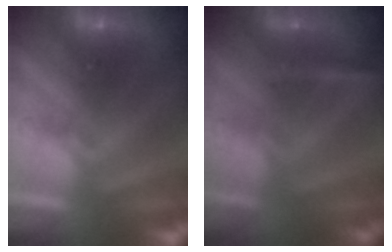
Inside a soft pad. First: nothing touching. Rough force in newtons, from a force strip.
{"total": 2.3}